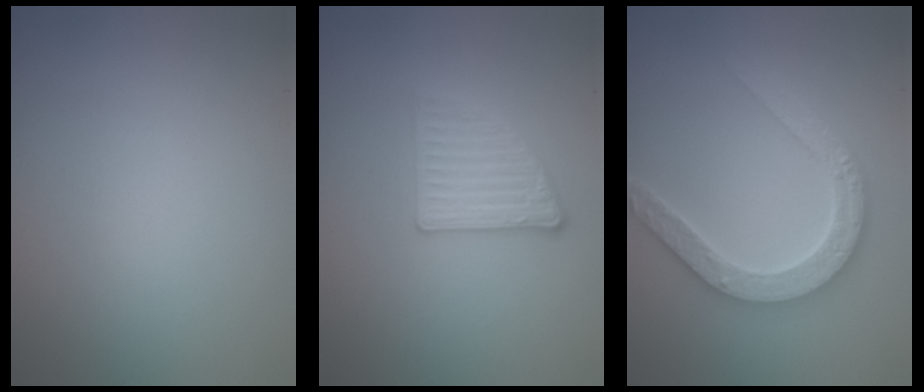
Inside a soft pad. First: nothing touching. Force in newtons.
{"total": 2.7, "press": 2.6, "slide": 0.8}
{"total": 4.9, "press": 4.9, "slide": 0.9}